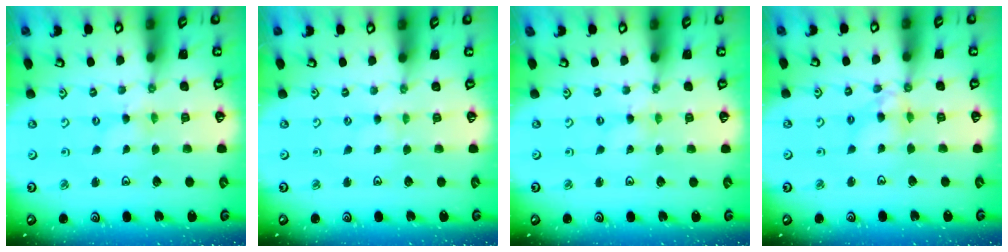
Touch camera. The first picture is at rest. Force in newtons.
{"total": 0.0}
{"total": 0.0}
{"total": 7.8, "press": 7.7, "slide": 0.7}